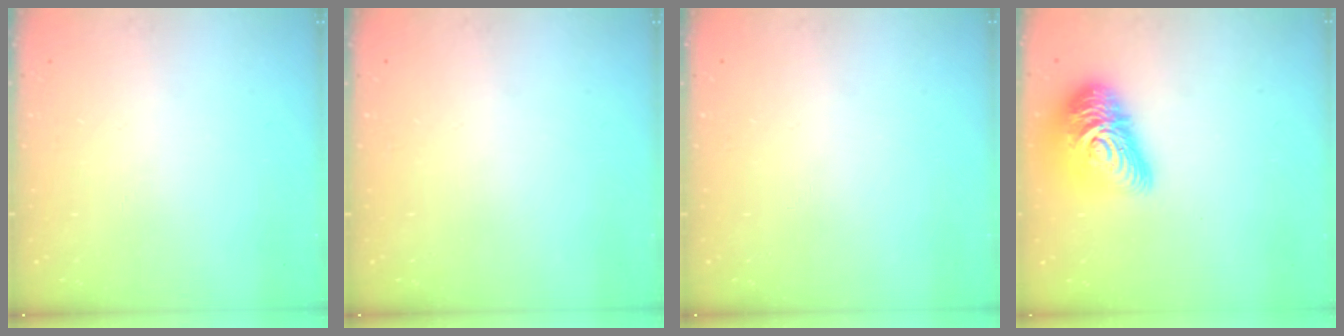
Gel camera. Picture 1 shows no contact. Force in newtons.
{"total": 0.0}
{"total": 0.0}
{"total": 19.8, "press": 19.7, "slide": 1.1}